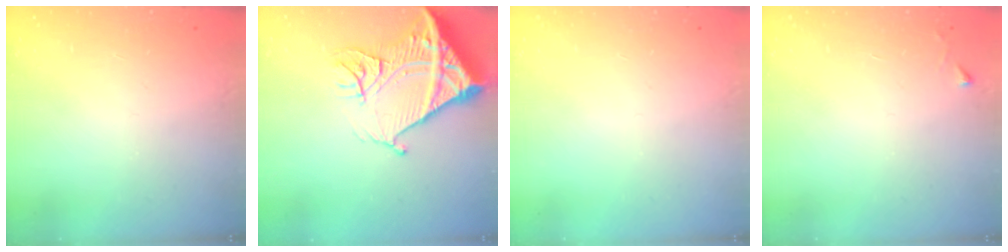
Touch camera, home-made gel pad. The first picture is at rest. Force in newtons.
{"total": 17.6, "press": 17.4, "slide": 2.1}
{"total": 0.0}
{"total": 2.3, "press": 2.3, "slide": 0.4}